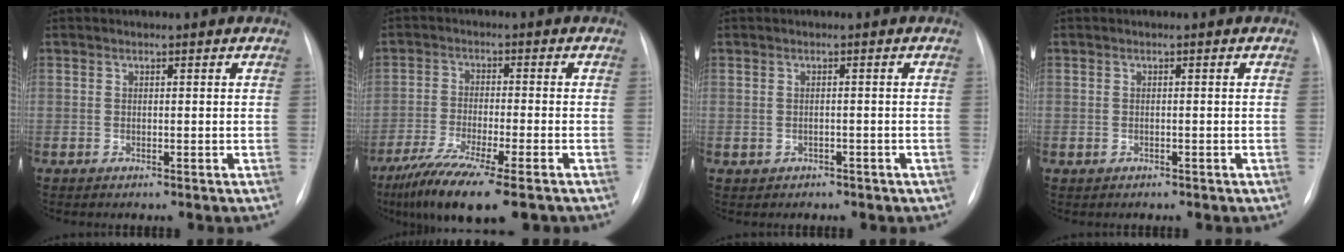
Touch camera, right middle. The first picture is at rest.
{"total": 12.2, "force": [-8.6, 1.3, 8.6], "torque": [-0.148, -0.032, -0.141]}
{"total": 1.9, "force": [-1.2, 1.4, 0.5], "torque": [-0.018, 0.009, -0.001]}
{"total": 0.8, "force": [-0.5, 0.6, 0.0], "torque": [-0.005, 0.005, -0.005]}